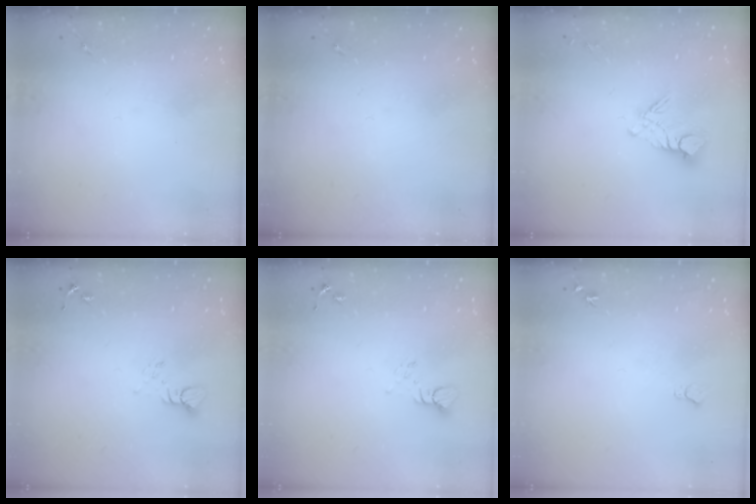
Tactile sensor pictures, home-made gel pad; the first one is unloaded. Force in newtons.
{"total": 0.0}
{"total": 9.7, "press": 9.6, "slide": 0.8}
{"total": 4.0, "press": 4.0, "slide": 0.3}
{"total": 4.0, "press": 4.0, "slide": 0.3}
{"total": 5.5, "press": 5.5, "slide": 0.7}